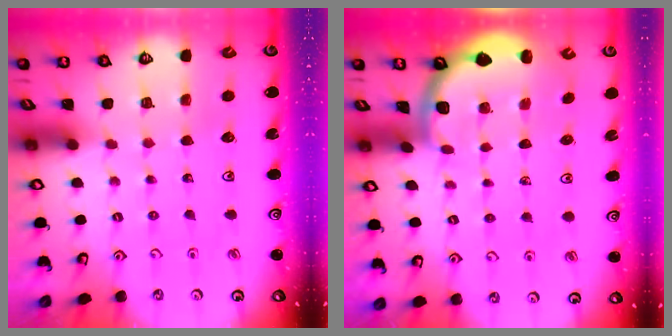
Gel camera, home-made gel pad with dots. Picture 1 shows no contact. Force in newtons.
{"total": 1.3, "press": 1.3, "slide": 0.1}